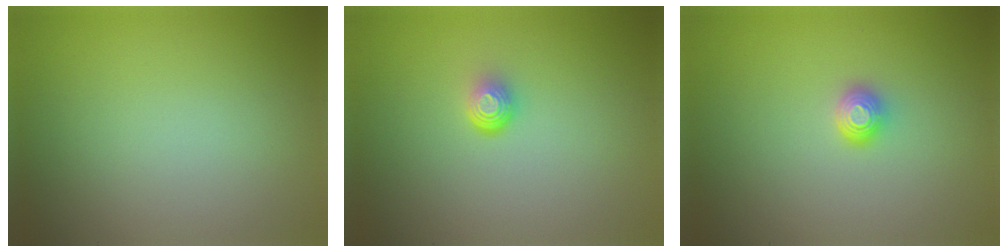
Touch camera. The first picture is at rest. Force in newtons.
{"total": 1.8, "press": 1.1, "slide": 1.4}
{"total": 1.4, "press": 1.2, "slide": 0.7}